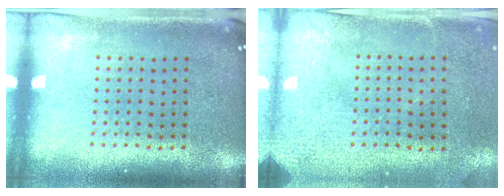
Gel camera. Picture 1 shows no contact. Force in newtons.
{"total": 3.0, "press": 2.3, "slide": 1.9}